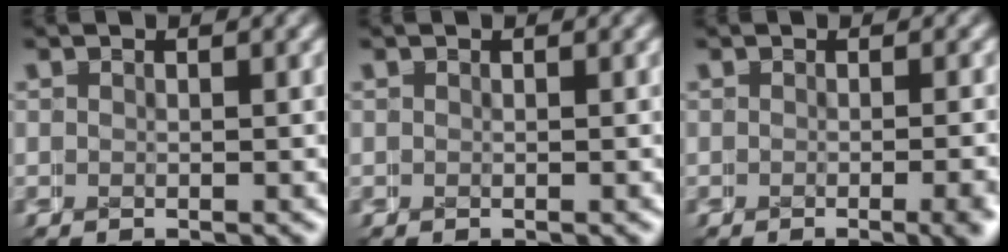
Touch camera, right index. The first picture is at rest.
{"total": 0.0}
{"total": 1.9, "force": [-1.1, -0.2, 1.6], "torque": [-0.013, 0.004, -0.018]}